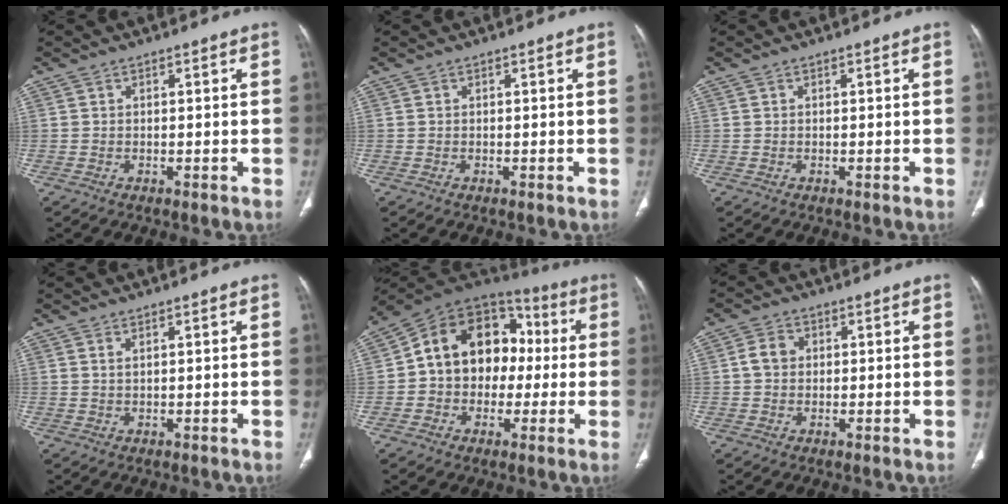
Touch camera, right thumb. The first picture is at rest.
{"total": 0.0}
{"total": 0.0}
{"total": 0.7, "force": [0.5, 0.2, 0.6], "torque": [-0.015, 0.002, 0.011]}
{"total": 17.3, "force": [0.4, 13.4, 10.9], "torque": [-0.130, 0.051, -0.003]}
{"total": 3.5, "force": [0.3, 2.9, 1.9], "torque": [-0.030, 0.009, 0.003]}